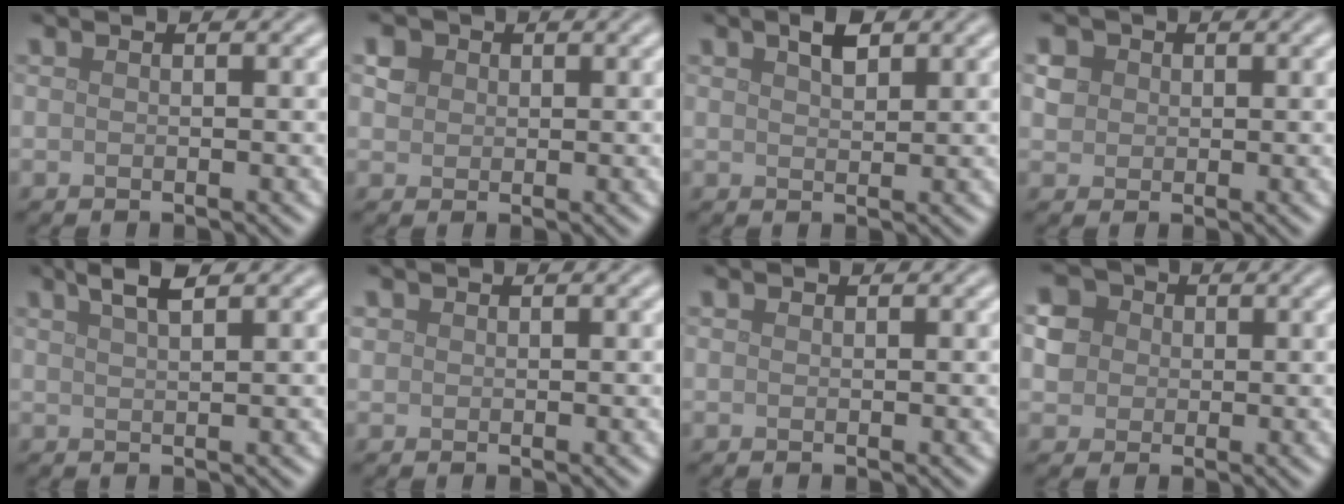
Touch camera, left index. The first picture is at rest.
{"total": 2.0, "force": [0.8, 1.7, 0.6], "torque": [-0.013, 0.004, 0.014]}
{"total": 2.0, "force": [1.3, 0.8, 1.3], "torque": [-0.023, 0.006, 0.024]}
{"total": 2.5, "force": [0.8, 2.1, 0.9], "torque": [-0.025, 0.008, 0.025]}
{"total": 2.6, "force": [1.8, 0.6, 1.8], "torque": [-0.022, 0.007, 0.030]}
{"total": 0.7, "force": [0.3, 0.7, 0.1], "torque": [0.003, 0.000, 0.007]}
{"total": 0.0}
{"total": 5.6, "force": [1.8, 4.8, 2.3], "torque": [-0.057, 0.027, 0.023]}